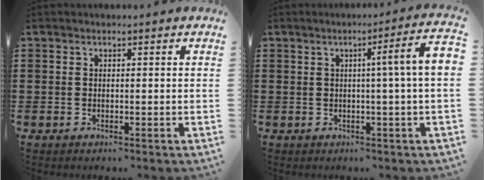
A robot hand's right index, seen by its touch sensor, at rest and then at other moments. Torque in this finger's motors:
{"motor_torque": [1.28, -0.12, 0.40, 0.13]}